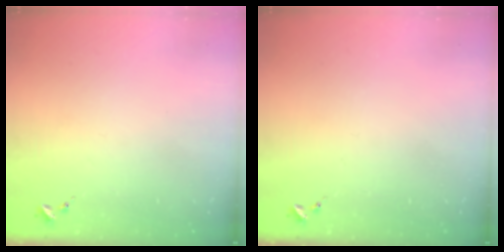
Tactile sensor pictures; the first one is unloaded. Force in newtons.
{"total": 0.0}